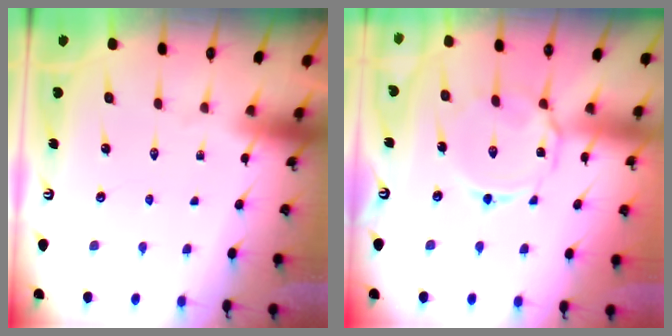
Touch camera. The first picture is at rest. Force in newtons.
{"total": 7.3, "press": 7.3, "slide": 0.4}